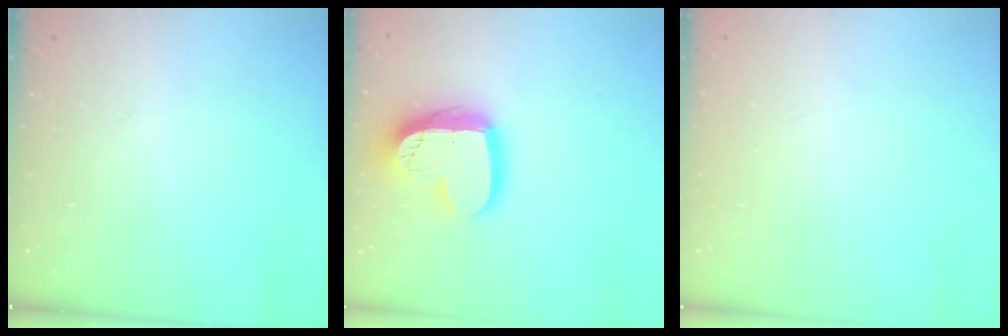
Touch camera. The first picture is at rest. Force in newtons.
{"total": 17.4, "press": 17.4, "slide": 1.6}
{"total": 0.0}